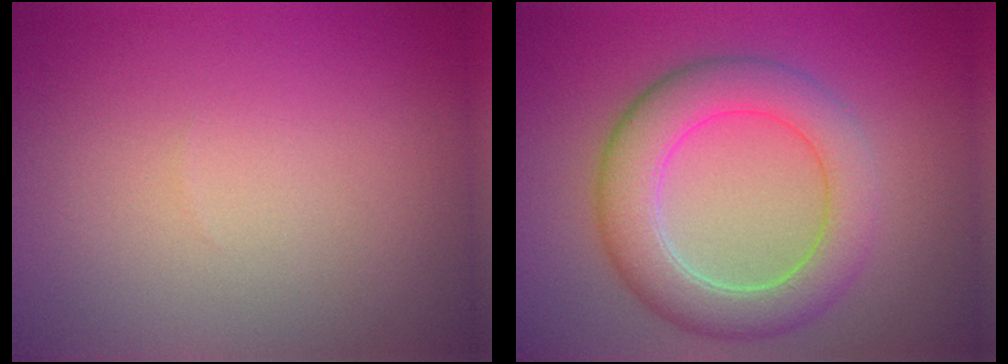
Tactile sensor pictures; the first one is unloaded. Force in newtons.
{"total": 6.2, "press": 6.2, "slide": 0.2}